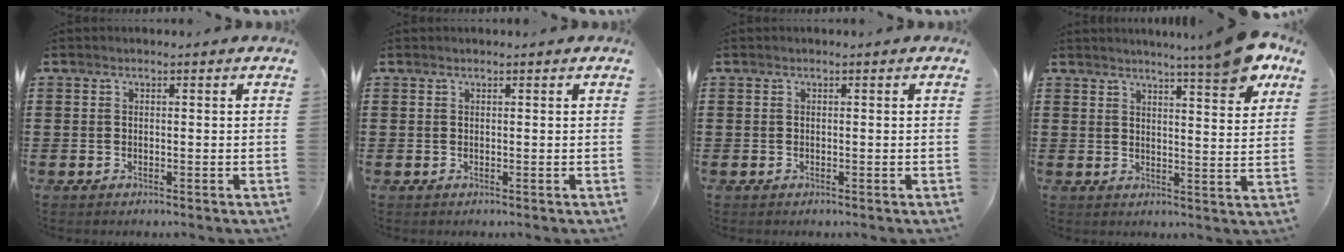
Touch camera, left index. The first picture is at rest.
{"total": 0.0}
{"total": 0.0}
{"total": 7.3, "force": [6.2, 0.2, 3.8], "torque": [-0.061, -0.033, 0.104]}